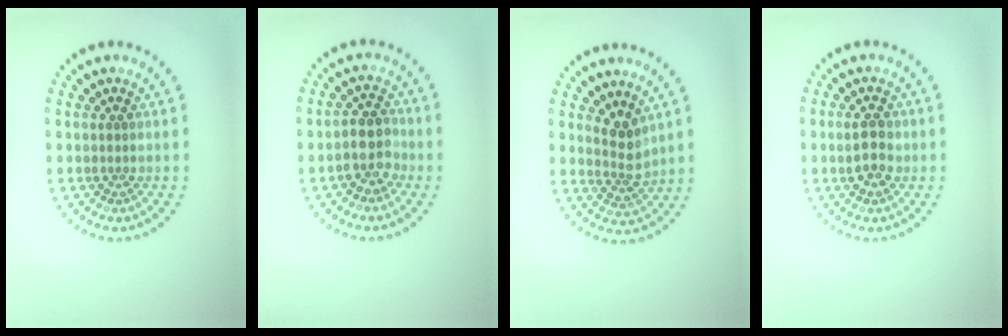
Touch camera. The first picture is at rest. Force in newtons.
{"total": 2.9, "press": 2.6, "slide": 1.2}
{"total": 2.5, "press": 1.9, "slide": 1.6}
{"total": 2.8, "press": 2.8, "slide": 0.1}